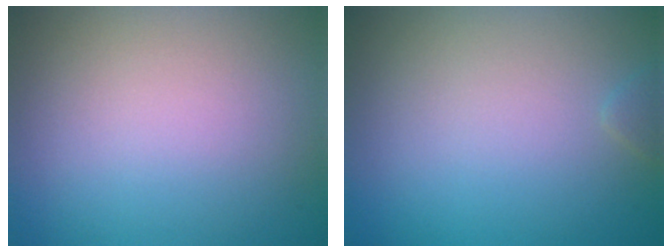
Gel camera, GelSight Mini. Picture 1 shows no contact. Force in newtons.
{"total": 0.5, "press": 0.5, "slide": 0.1}